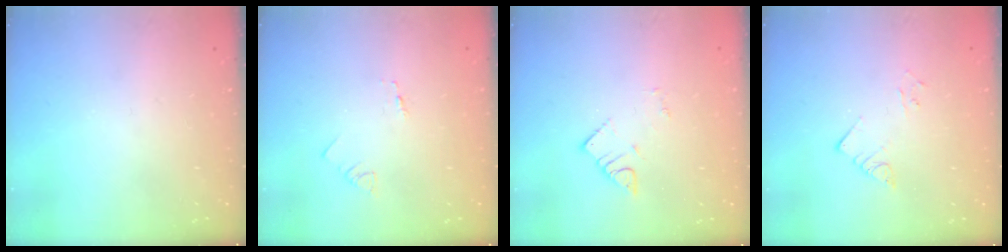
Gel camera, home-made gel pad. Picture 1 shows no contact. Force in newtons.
{"total": 1.3, "press": 1.2, "slide": 0.1}
{"total": 3.2, "press": 3.2, "slide": 0.1}
{"total": 3.9, "press": 3.9, "slide": 0.2}